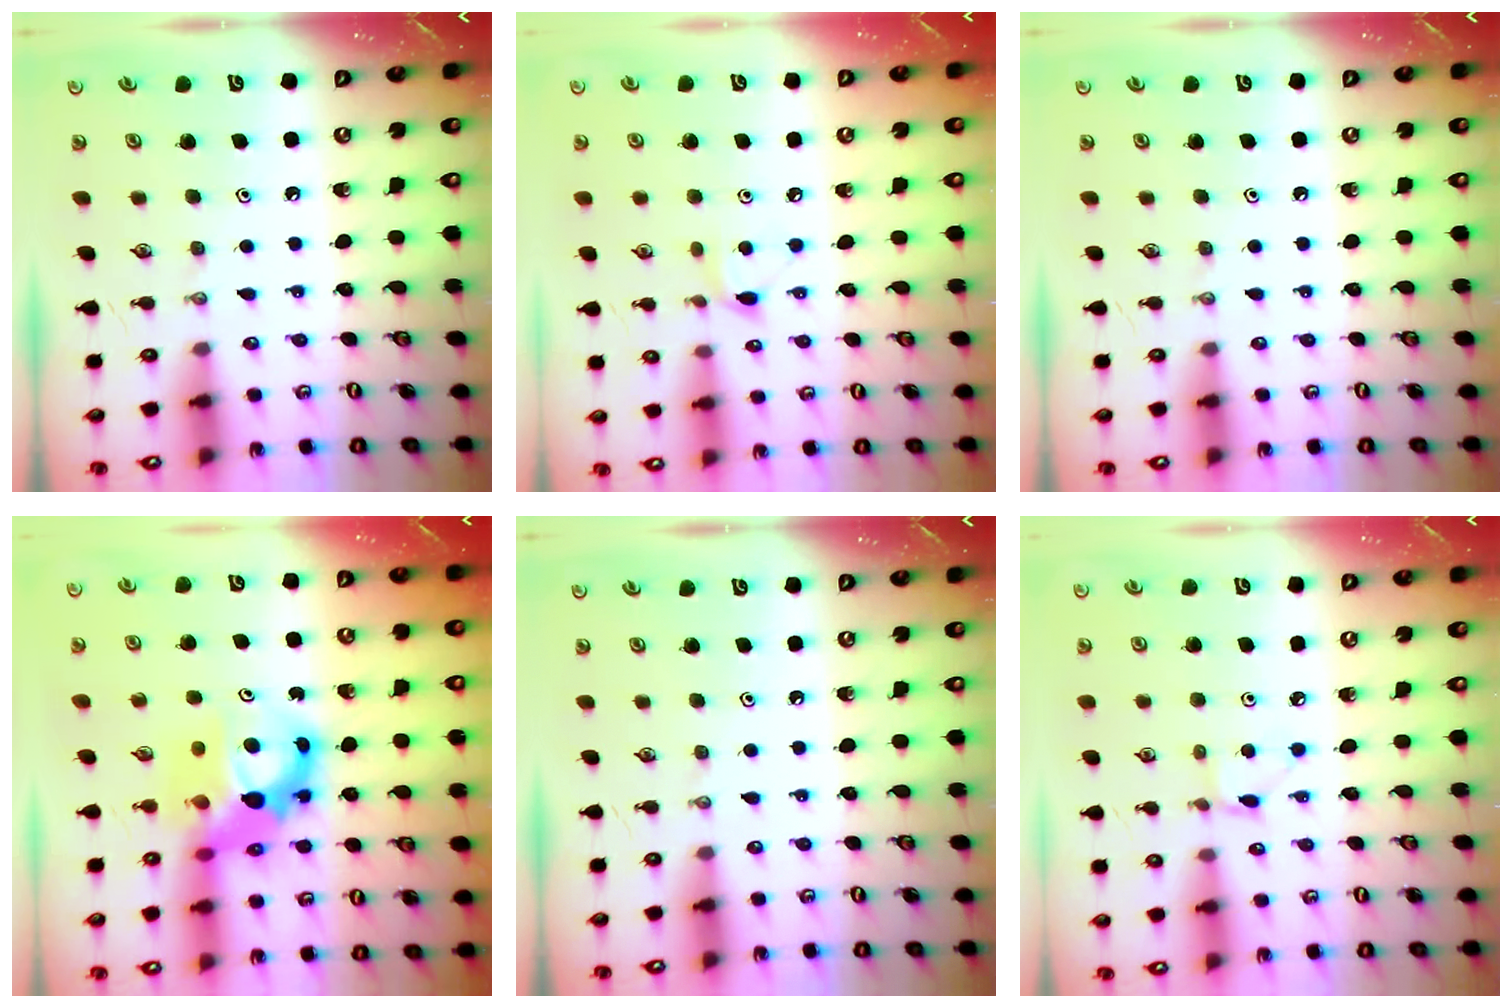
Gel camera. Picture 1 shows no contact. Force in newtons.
{"total": 5.9, "press": 5.9, "slide": 0.7}
{"total": 0.0}
{"total": 11.0, "press": 10.9, "slide": 0.8}
{"total": 0.0}
{"total": 2.6, "press": 2.6, "slide": 0.3}